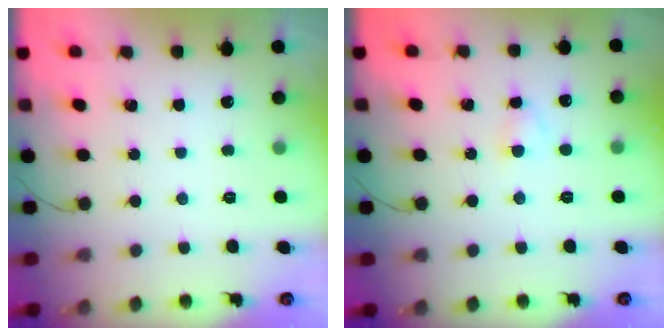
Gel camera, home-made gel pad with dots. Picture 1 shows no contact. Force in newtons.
{"total": 2.3, "press": 2.1, "slide": 1.0}